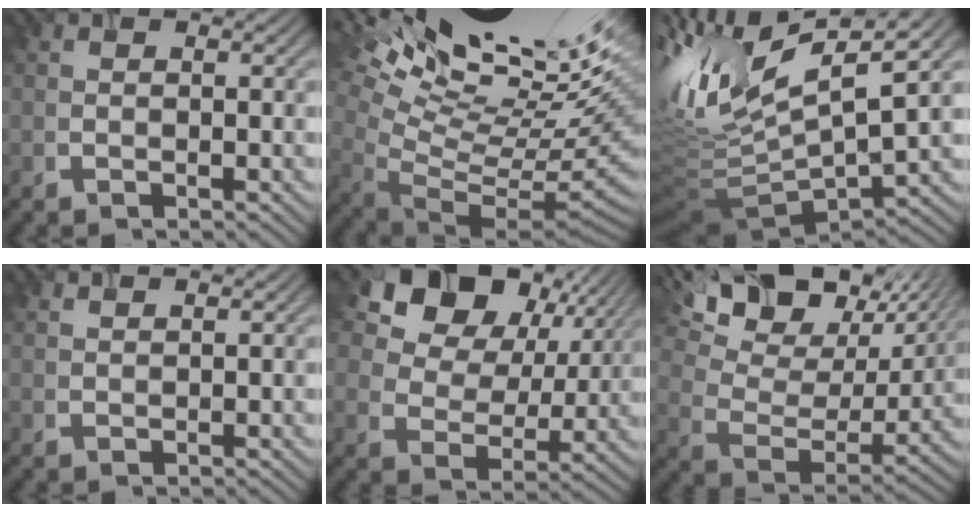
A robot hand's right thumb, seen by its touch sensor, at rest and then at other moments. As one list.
[{"total": 17.4, "force": [10.9, 5.8, 12.2], "torque": [-0.193, 0.033, 0.212]}, {"total": 14.2, "force": [3.4, 4.7, 13.0], "torque": [-0.304, 0.006, 0.080]}, {"total": 1.8, "force": [1.8, -0.3, -0.1], "torque": [-0.012, 0.006, 0.038]}, {"total": 15.4, "force": [9.0, 9.8, 7.8], "torque": [-0.168, 0.038, 0.150]}, {"total": 19.2, "force": [12.9, 9.2, 10.9], "torque": [-0.238, 0.039, 0.189]}]